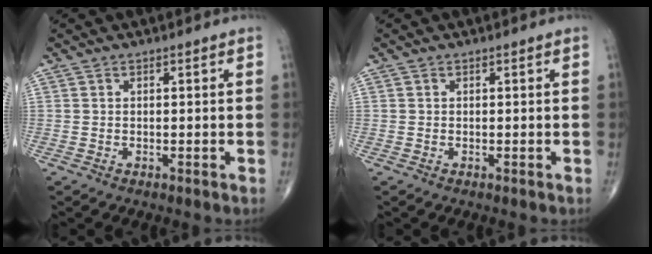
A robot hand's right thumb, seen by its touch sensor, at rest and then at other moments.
{"total": 0.0}